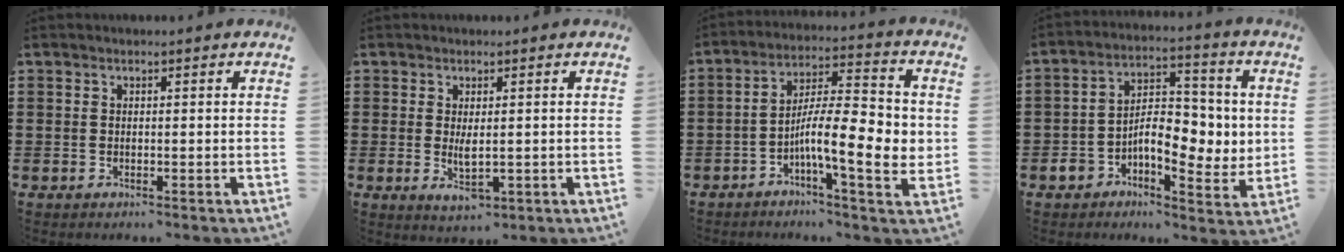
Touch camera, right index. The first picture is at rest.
{"total": 3.1, "force": [-0.1, 1.2, 2.9], "torque": [-0.055, -0.007, -0.006]}
{"total": 11.6, "force": [-2.0, 2.9, 11.0], "torque": [-0.197, -0.012, -0.038]}
{"total": 8.5, "force": [-1.4, 5.2, 6.6], "torque": [-0.100, 0.008, -0.029]}